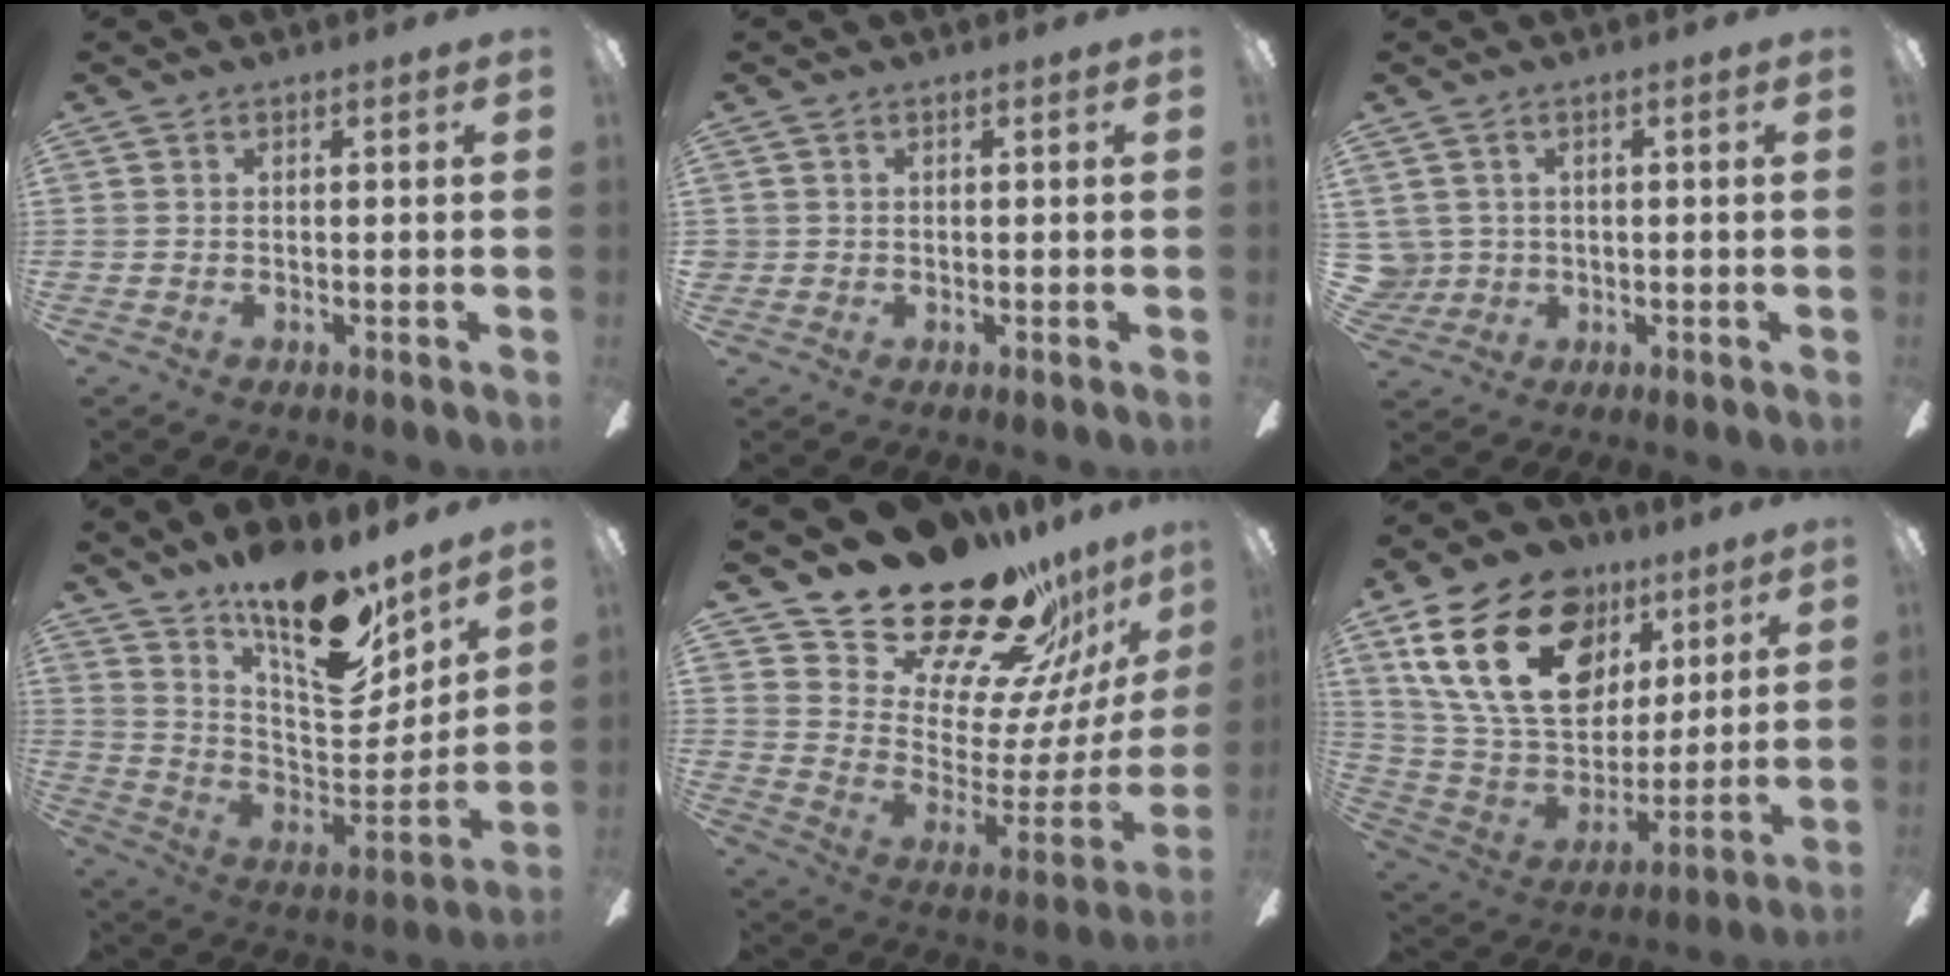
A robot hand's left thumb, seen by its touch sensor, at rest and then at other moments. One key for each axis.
{"total": 1.0, "fx": 0.3, "fy": 1.0, "fz": 0.1, "tx": -0.003, "ty": 0.004, "tz": 0.005}
{"total": 4.0, "fx": 1.0, "fy": 3.8, "fz": 0.5, "tx": -0.037, "ty": 0.005, "tz": 0.019}
{"total": 20.4, "fx": 15.6, "fy": 6.9, "fz": 11.1, "tx": -0.166, "ty": -0.129, "tz": 0.269}
{"total": 26.9, "fx": 22.9, "fy": 9.8, "fz": 10.3, "tx": -0.160, "ty": -0.176, "tz": 0.408}
{"total": 25.9, "fx": 11.9, "fy": 16.7, "fz": 15.9, "tx": -0.290, "ty": -0.044, "tz": 0.218}